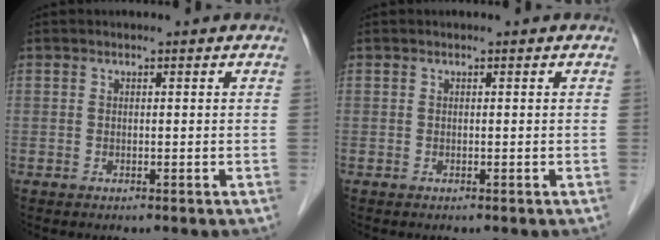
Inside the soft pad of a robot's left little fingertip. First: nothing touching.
{"total": 0.0}